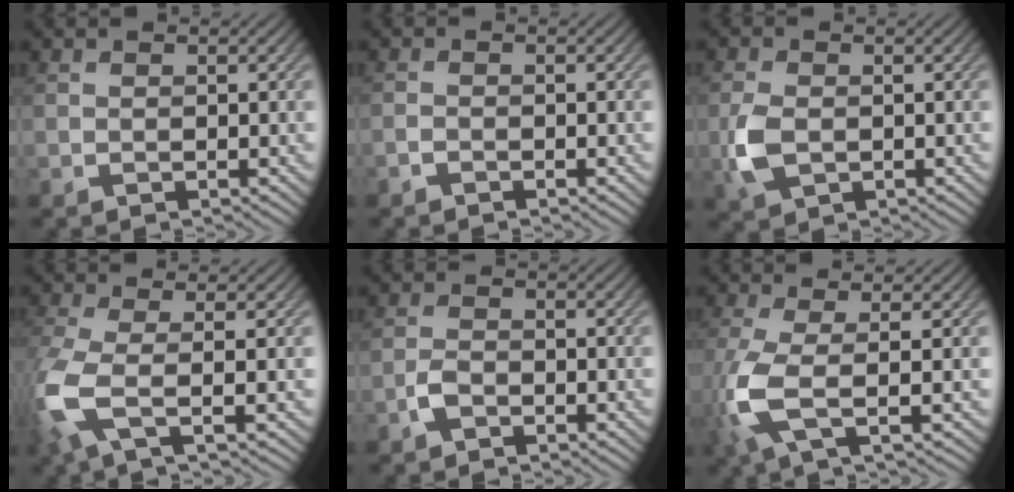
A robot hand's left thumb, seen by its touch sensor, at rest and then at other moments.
{"total": 0.9, "force": [-0.8, 0.1, 0.3], "torque": [-0.007, 0.002, -0.022]}
{"total": 4.3, "force": [-0.8, 2.8, 3.2], "torque": [-0.083, -0.006, -0.020]}
{"total": 6.5, "force": [-1.6, 1.9, 6.1], "torque": [-0.151, -0.017, -0.042]}
{"total": 2.0, "force": [-1.4, 0.9, 1.1], "torque": [-0.024, 0.006, -0.035]}
{"total": 6.3, "force": [-0.5, 1.7, 6.0], "torque": [-0.155, -0.014, -0.016]}